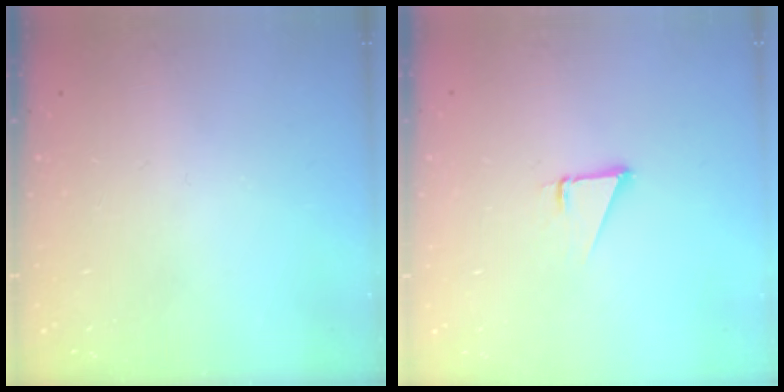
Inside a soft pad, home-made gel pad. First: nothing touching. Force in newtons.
{"total": 1.9, "press": 1.9, "slide": 0.0}